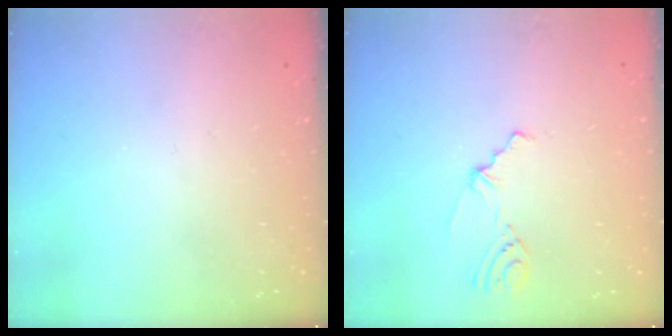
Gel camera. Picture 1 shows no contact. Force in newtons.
{"total": 2.3, "press": 1.8, "slide": 1.5}